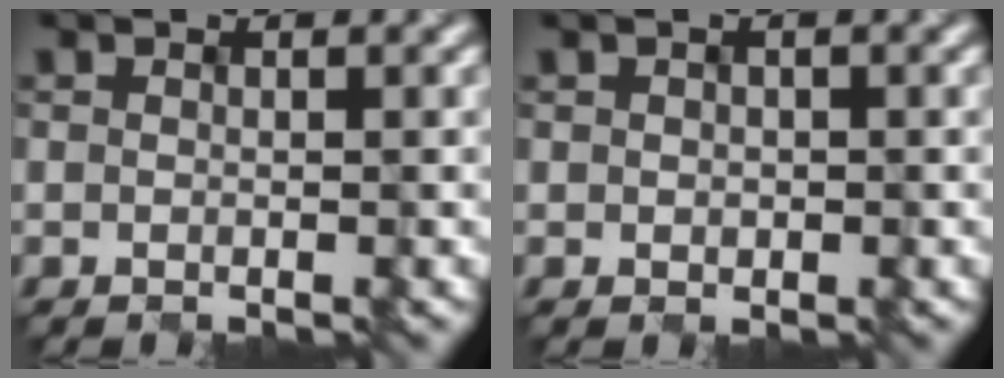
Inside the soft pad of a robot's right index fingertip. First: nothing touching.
{"total": 0.6, "force": [-0.2, 0.6, 0.1], "torque": [-0.001, -0.003, 0.008]}